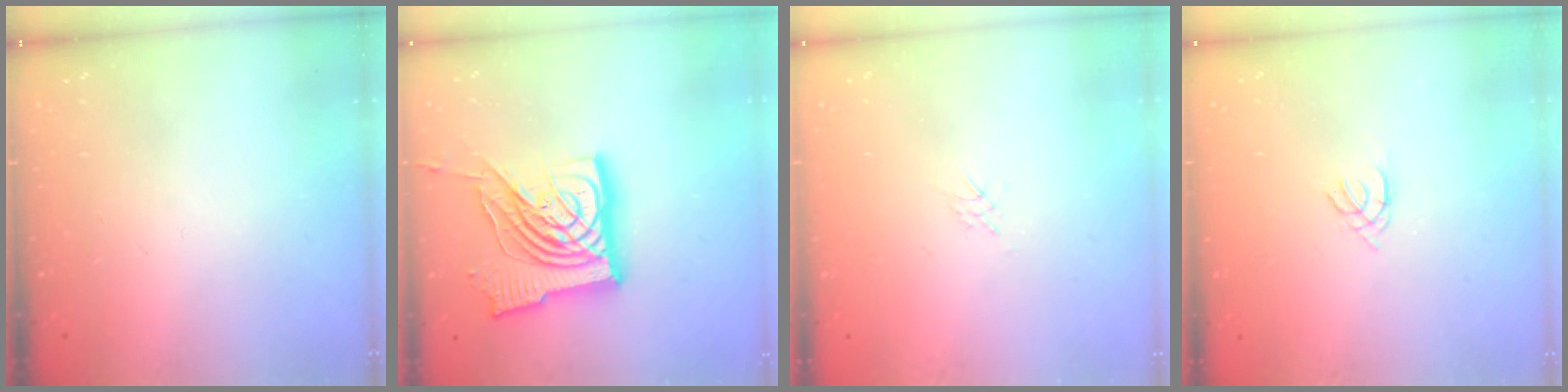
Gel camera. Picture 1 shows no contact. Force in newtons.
{"total": 26.7, "press": 26.5, "slide": 3.2}
{"total": 2.2, "press": 2.2, "slide": 0.4}
{"total": 1.1, "press": 1.0, "slide": 0.3}